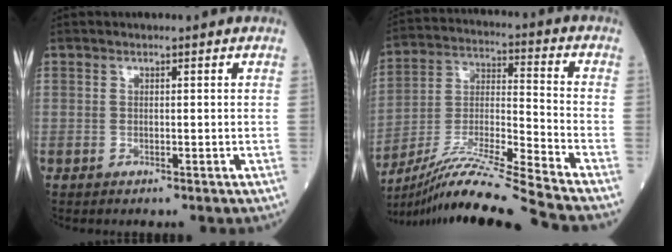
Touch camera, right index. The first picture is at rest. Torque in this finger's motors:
{"motor_torque": [0.13, -0.32, 0.17, 0.07]}